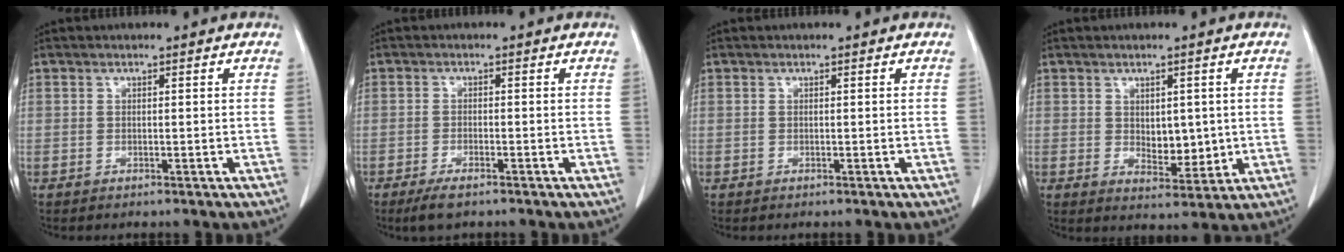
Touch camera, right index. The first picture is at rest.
{"total": 3.5, "force": [-2.6, 0.8, 2.3], "torque": [-0.051, -0.007, -0.044]}
{"total": 0.0}
{"total": 4.9, "force": [0.3, 2.8, 4.0], "torque": [-0.056, -0.008, 0.018]}